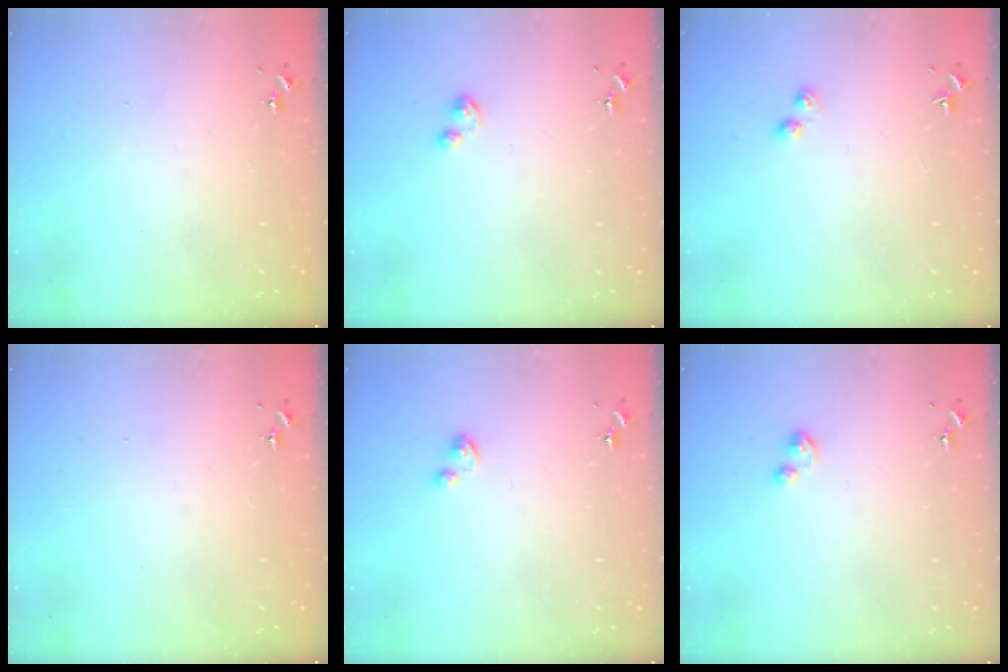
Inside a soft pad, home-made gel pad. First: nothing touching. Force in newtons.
{"total": 2.9, "press": 2.9, "slide": 0.4}
{"total": 2.8, "press": 2.8, "slide": 0.4}
{"total": 0.0}
{"total": 2.5, "press": 2.5, "slide": 0.3}
{"total": 2.9, "press": 2.9, "slide": 0.4}